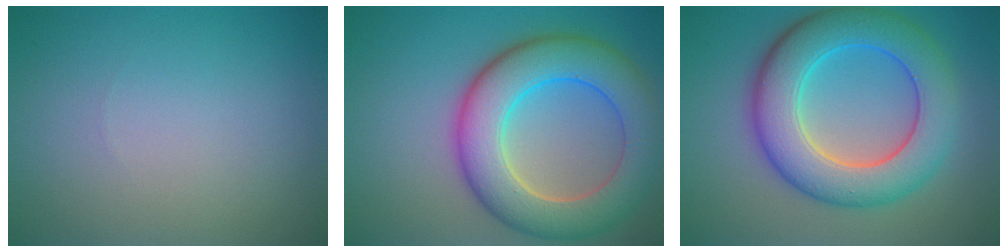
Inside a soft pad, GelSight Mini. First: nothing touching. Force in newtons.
{"total": 9.4, "press": 9.4, "slide": 0.4}
{"total": 9.2, "press": 9.2, "slide": 0.2}